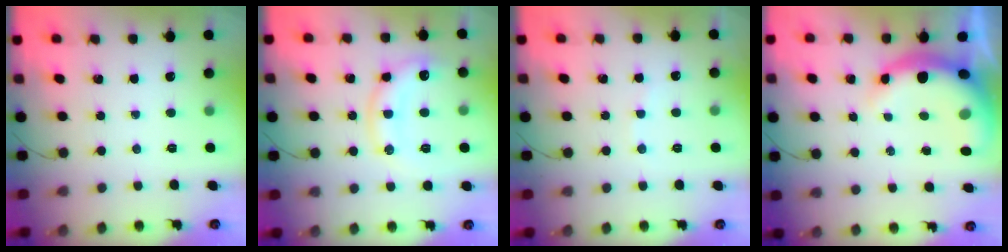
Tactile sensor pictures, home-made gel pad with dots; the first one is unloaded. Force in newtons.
{"total": 12.7, "press": 12.7, "slide": 0.9}
{"total": 4.3, "press": 4.2, "slide": 0.8}
{"total": 10.9, "press": 10.6, "slide": 2.5}